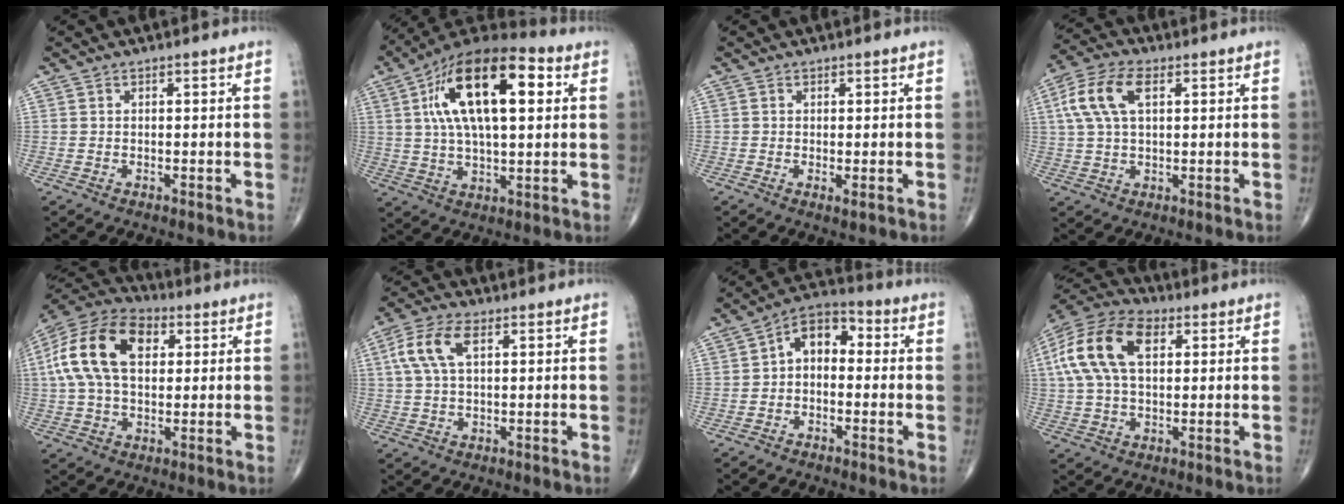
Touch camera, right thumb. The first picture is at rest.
{"total": 21.6, "force": [5.9, 9.6, 18.4], "torque": [-0.309, 0.012, 0.089]}
{"total": 1.2, "force": [-0.2, 0.4, 1.1], "torque": [-0.022, -0.006, -0.004]}
{"total": 10.0, "force": [3.0, 5.2, 8.0], "torque": [-0.176, 0.019, 0.055]}
{"total": 18.0, "force": [4.0, 11.0, 13.6], "torque": [-0.254, 0.020, 0.061]}
{"total": 8.0, "force": [2.5, 3.9, 6.5], "torque": [-0.149, 0.017, 0.048]}
{"total": 8.1, "force": [0.2, 5.4, 6.0], "torque": [-0.070, 0.031, -0.016]}
{"total": 16.5, "force": [4.4, 9.5, 12.8], "torque": [-0.252, 0.021, 0.074]}